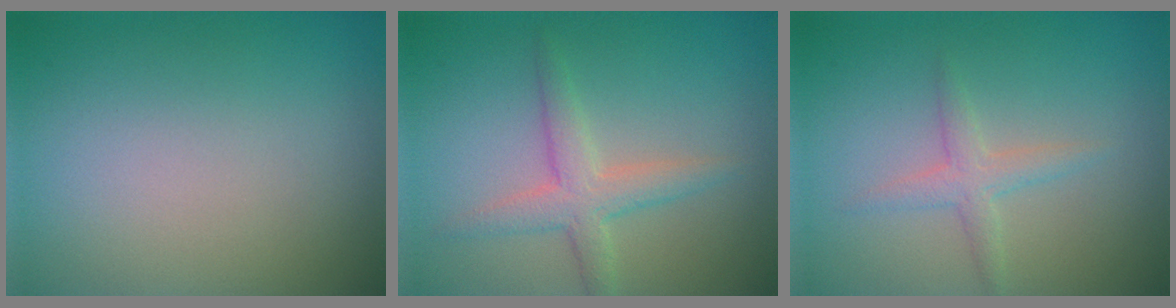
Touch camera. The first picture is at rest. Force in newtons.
{"total": 2.9, "press": 2.9, "slide": 0.1}
{"total": 1.8, "press": 1.8, "slide": 0.0}